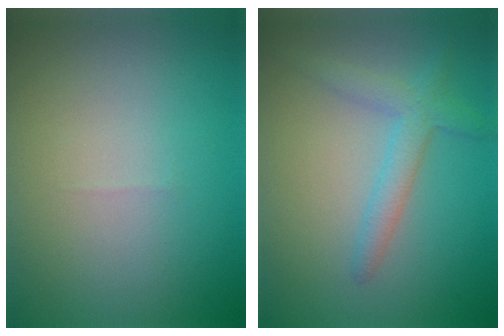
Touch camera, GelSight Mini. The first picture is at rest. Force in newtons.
{"total": 2.7, "press": 2.7, "slide": 0.0}